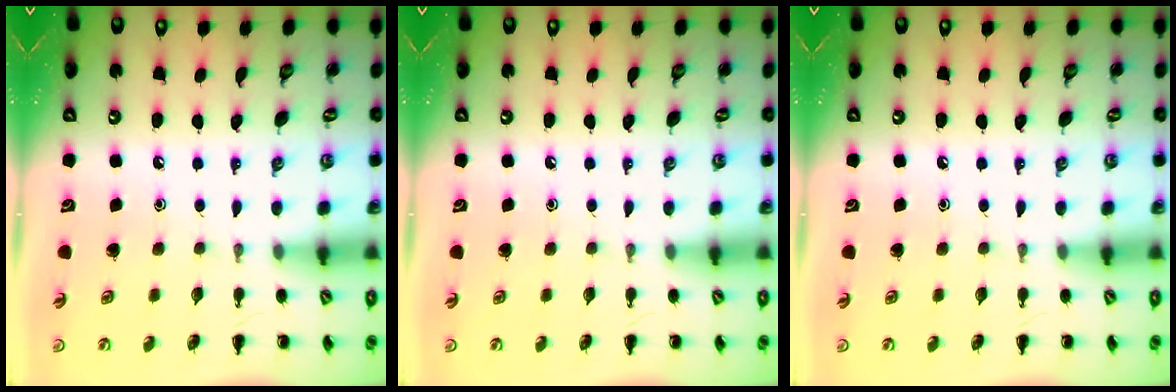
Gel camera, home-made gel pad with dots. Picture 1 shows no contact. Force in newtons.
{"total": 0.0}
{"total": 0.0}